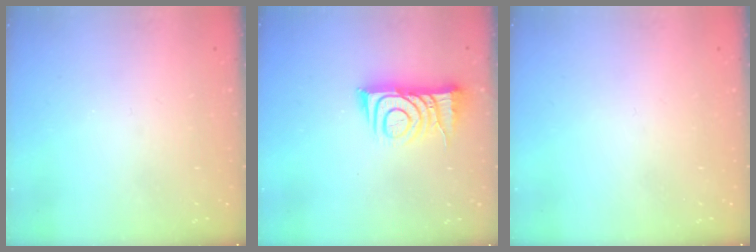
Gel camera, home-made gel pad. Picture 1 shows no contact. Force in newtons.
{"total": 9.9, "press": 9.8, "slide": 1.1}
{"total": 1.6, "press": 1.6, "slide": 0.1}